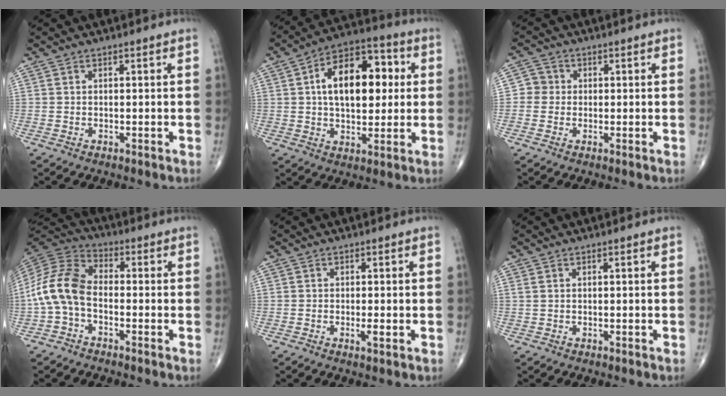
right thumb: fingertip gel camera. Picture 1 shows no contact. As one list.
[{"total": 17.0, "force": [2.9, 9.6, 13.8], "torque": [-0.187, 0.020, 0.040]}, {"total": 3.2, "force": [-0.2, 3.1, 0.7], "torque": [0.010, 0.008, -0.011]}, {"total": 10.9, "force": [-2.2, 6.8, 8.2], "torque": [-0.165, 0.035, -0.059]}, {"total": 1.6, "force": [-0.4, 0.4, 1.5], "torque": [-0.028, -0.004, -0.008]}, {"total": 0.7, "force": [0.2, 0.4, 0.5], "torque": [-0.015, 0.009, 0.010]}]